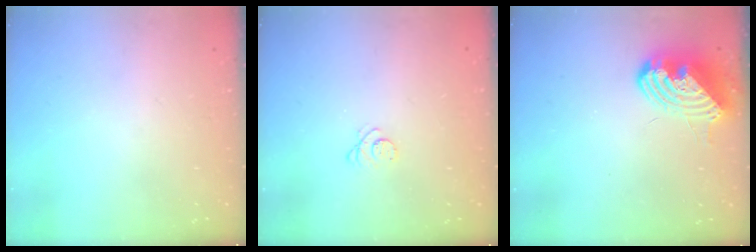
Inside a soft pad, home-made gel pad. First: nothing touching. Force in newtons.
{"total": 2.8, "press": 2.8, "slide": 0.4}
{"total": 11.7, "press": 11.6, "slide": 1.5}